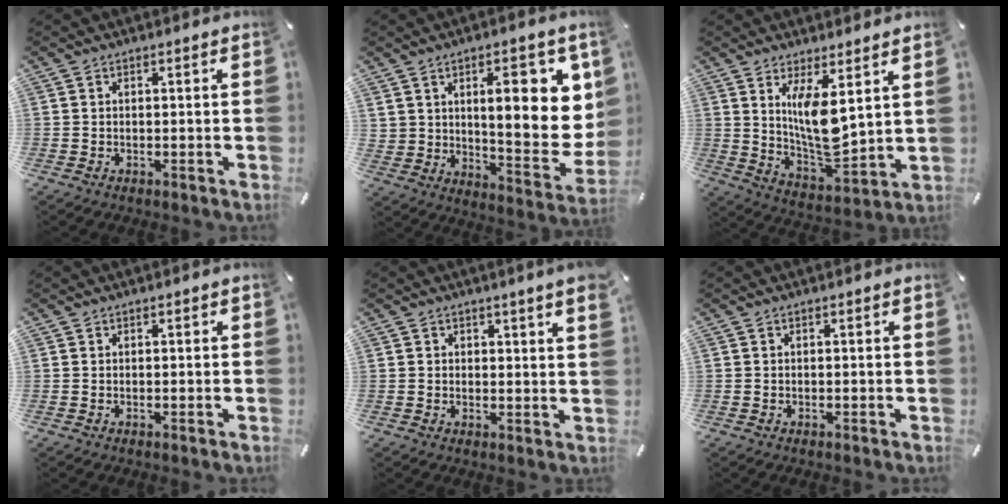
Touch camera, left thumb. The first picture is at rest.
{"total": 15.9, "force": [6.2, 7.4, 12.6], "torque": [-0.166, -0.028, 0.102]}
{"total": 11.5, "force": [4.9, 3.8, 9.7], "torque": [-0.193, -0.044, 0.083]}
{"total": 0.0}
{"total": 2.7, "force": [1.9, -0.1, 1.9], "torque": [-0.031, -0.005, 0.032]}
{"total": 0.0}